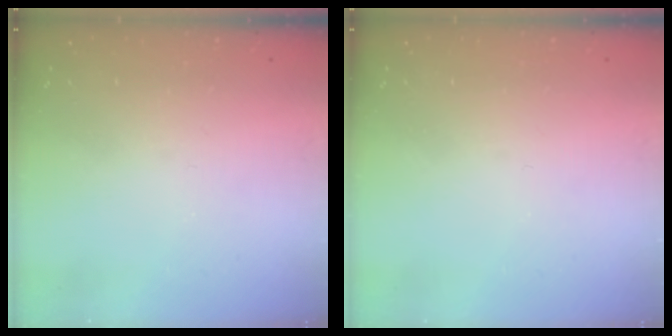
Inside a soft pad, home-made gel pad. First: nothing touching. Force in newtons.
{"total": 0.0}